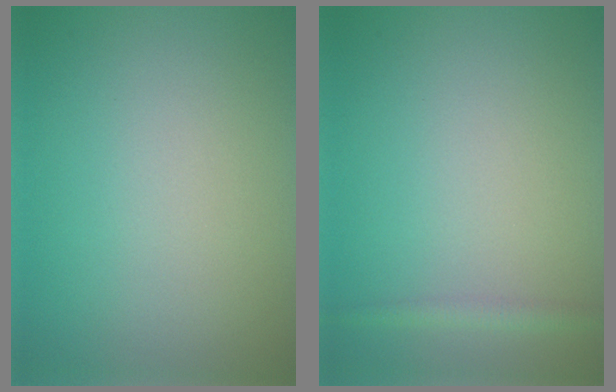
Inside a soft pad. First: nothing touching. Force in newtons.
{"total": 1.3, "press": 1.3, "slide": 0.1}